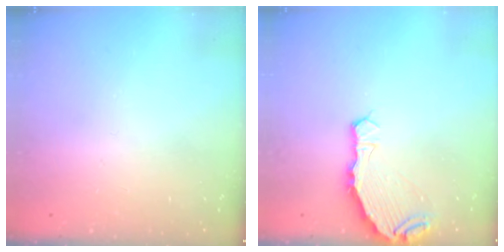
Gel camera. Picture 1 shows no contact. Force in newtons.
{"total": 8.1, "press": 6.7, "slide": 4.5}